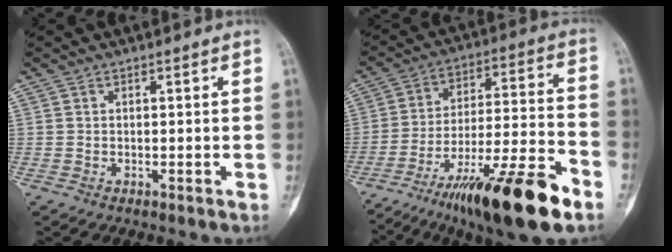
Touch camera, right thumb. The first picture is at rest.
{"total": 23.2, "force": [-14.7, 4.4, 17.3], "torque": [-0.255, 0.055, -0.240]}